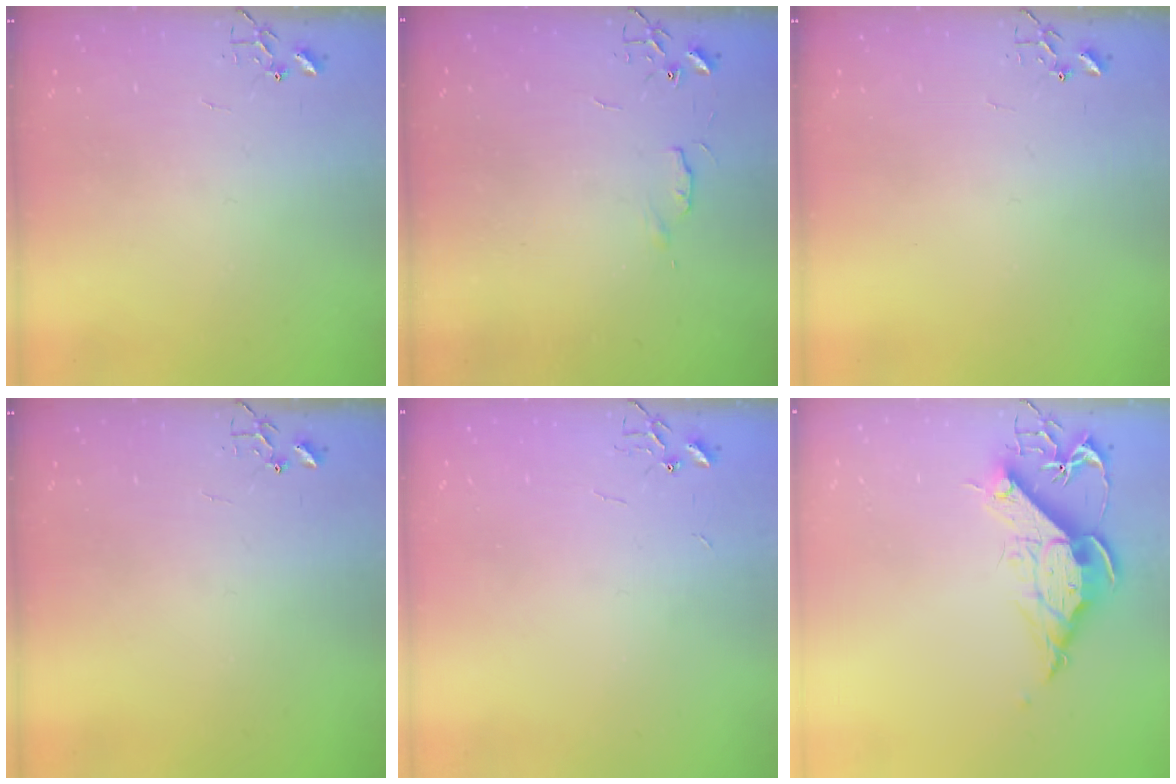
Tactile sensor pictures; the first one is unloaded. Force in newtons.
{"total": 4.6, "press": 4.6, "slide": 0.7}
{"total": 0.0}
{"total": 0.0}
{"total": 2.2, "press": 2.2, "slide": 0.3}
{"total": 13.2, "press": 13.1, "slide": 1.6}